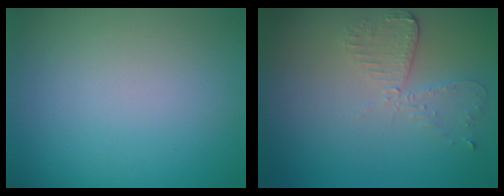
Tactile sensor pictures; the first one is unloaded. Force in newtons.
{"total": 2.7, "press": 2.4, "slide": 1.2}